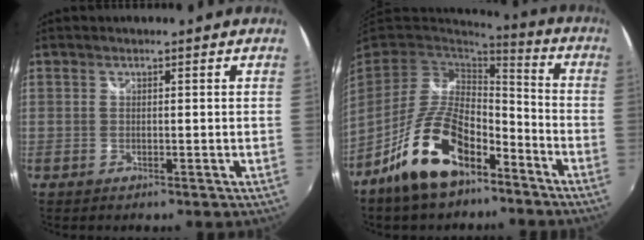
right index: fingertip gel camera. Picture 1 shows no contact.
{"total": 17.0, "force": [-10.2, 7.8, 11.2], "torque": [-0.222, -0.002, -0.179]}